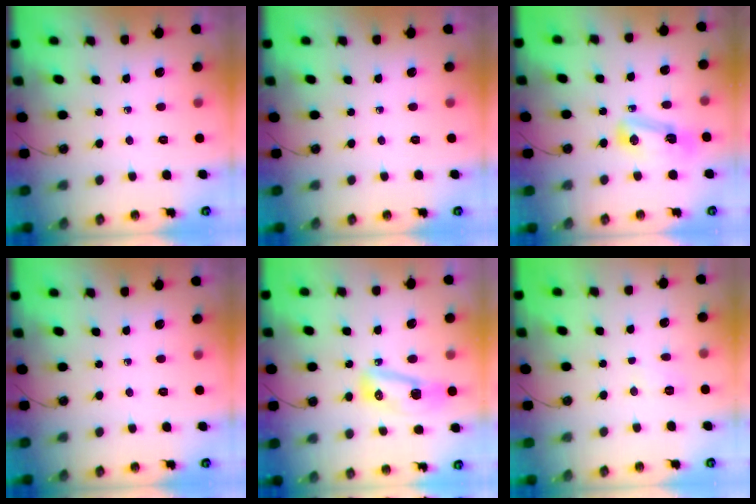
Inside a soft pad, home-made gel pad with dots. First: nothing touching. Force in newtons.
{"total": 0.0}
{"total": 7.3, "press": 7.3, "slide": 0.3}
{"total": 0.0}
{"total": 10.3, "press": 10.0, "slide": 2.4}
{"total": 3.0, "press": 2.9, "slide": 0.7}